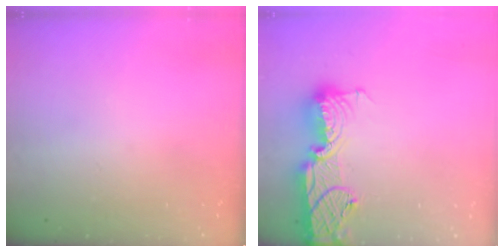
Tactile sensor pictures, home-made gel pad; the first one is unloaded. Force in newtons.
{"total": 17.0, "press": 16.3, "slide": 4.7}